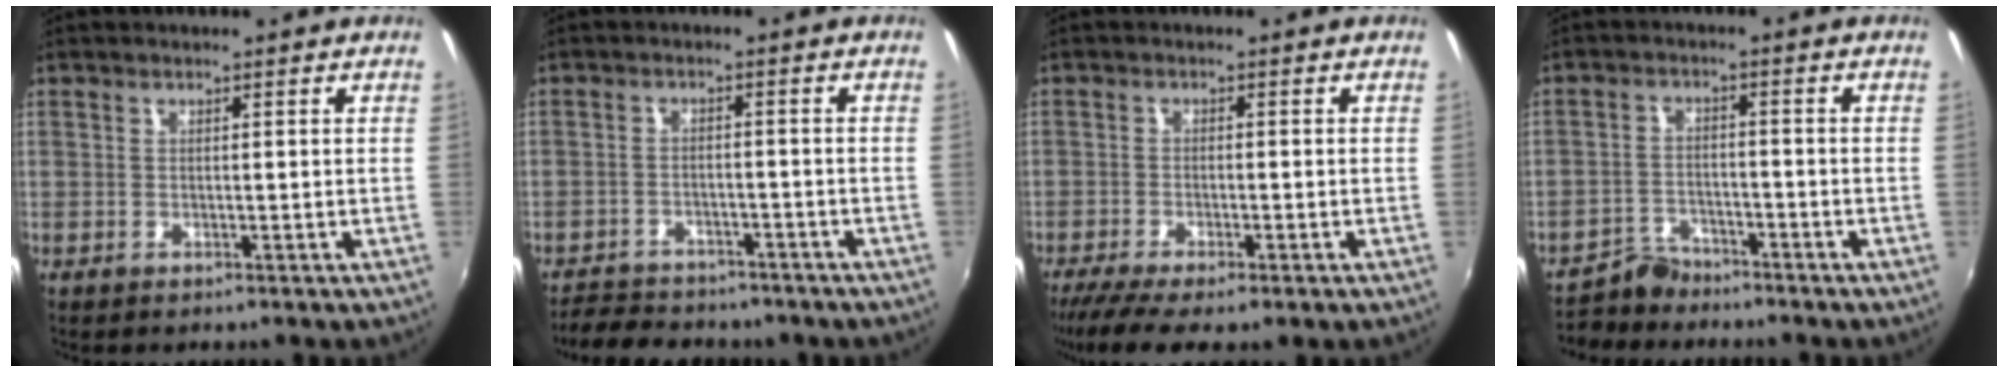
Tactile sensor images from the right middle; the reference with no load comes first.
{"total": 10.1, "force": [-8.6, 3.8, 3.5], "torque": [-0.095, -0.009, -0.126]}
{"total": 8.0, "force": [-5.8, 1.2, 5.4], "torque": [-0.122, -0.036, -0.098]}
{"total": 4.8, "force": [-4.5, 1.6, 0.0], "torque": [-0.009, 0.008, -0.085]}